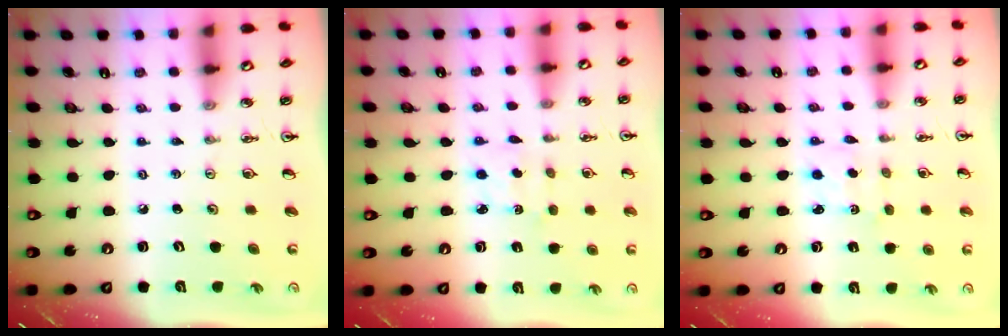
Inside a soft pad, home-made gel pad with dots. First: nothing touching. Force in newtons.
{"total": 2.5, "press": 2.4, "slide": 0.6}
{"total": 2.1, "press": 2.0, "slide": 0.6}